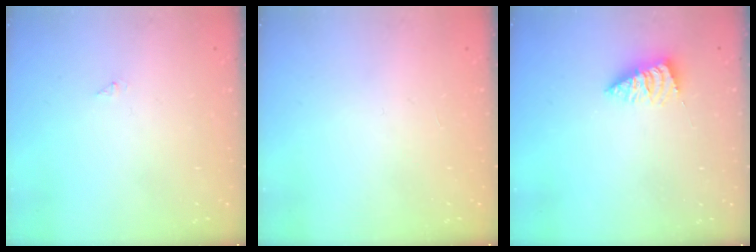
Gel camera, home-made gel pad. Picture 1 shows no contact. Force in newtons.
{"total": 0.0}
{"total": 1.9, "press": 1.9, "slide": 0.2}